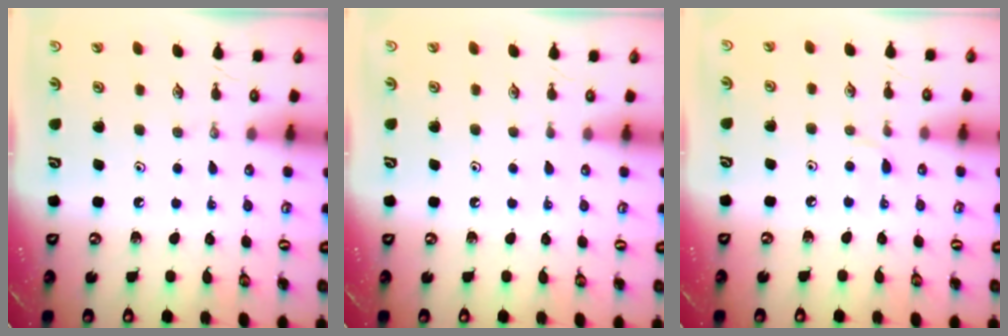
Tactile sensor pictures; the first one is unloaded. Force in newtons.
{"total": 1.3, "press": 1.2, "slide": 0.3}
{"total": 2.9, "press": 2.8, "slide": 0.5}